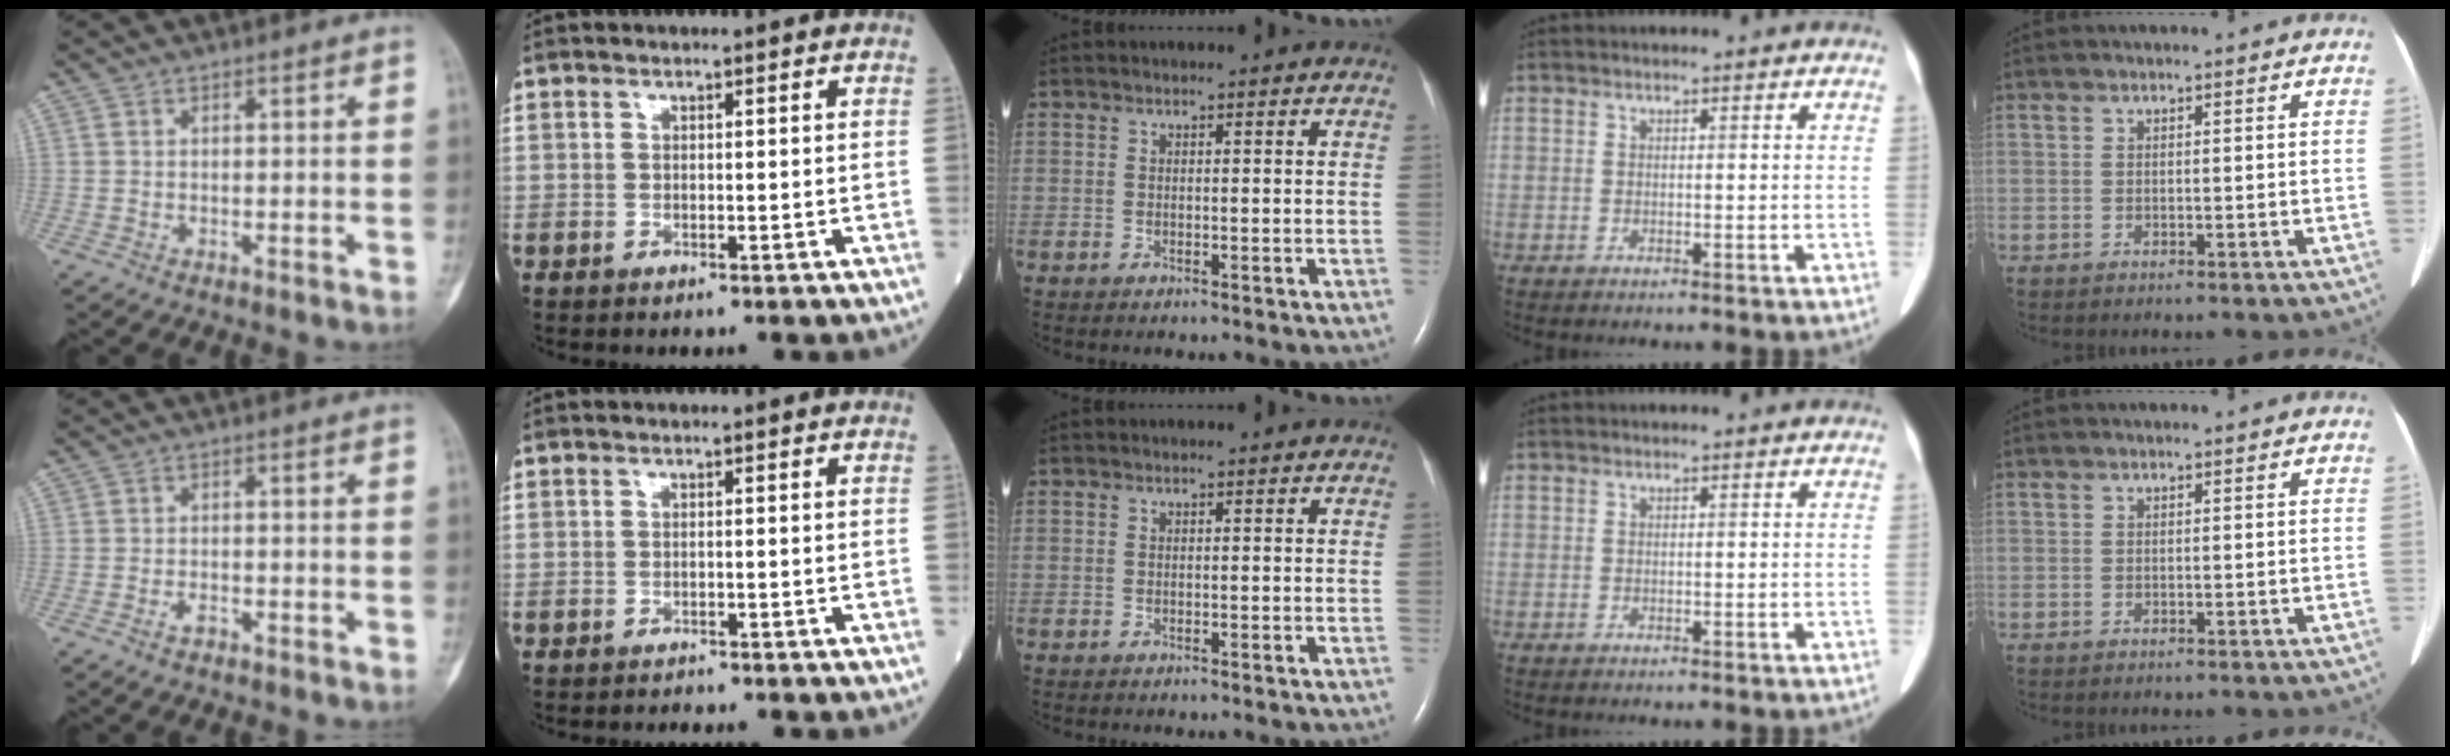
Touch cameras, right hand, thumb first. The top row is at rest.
{"thumb": {"total": 1.5, "force": [-1.2, 0.6, 0.8], "torque": [-0.018, 0.006, -0.023]}, "index": {"total": 0.6, "force": [-0.6, 0.0, -0.1], "torque": [-0.004, -0.003, -0.012]}}